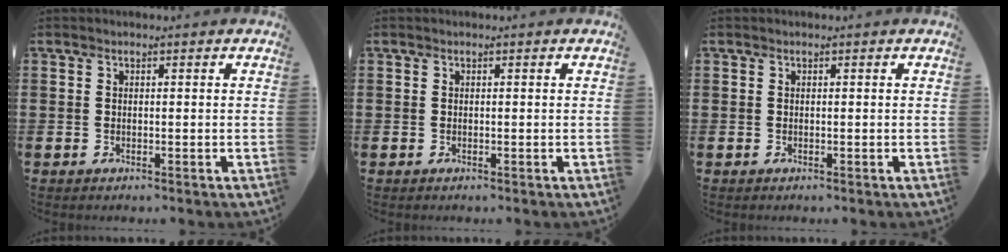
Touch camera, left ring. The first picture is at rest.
{"total": 0.0}
{"total": 0.0}